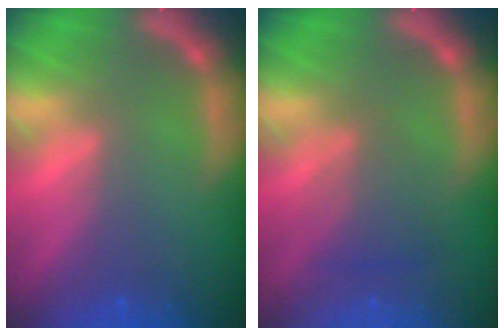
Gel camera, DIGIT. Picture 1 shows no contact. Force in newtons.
{"total": 3.0}